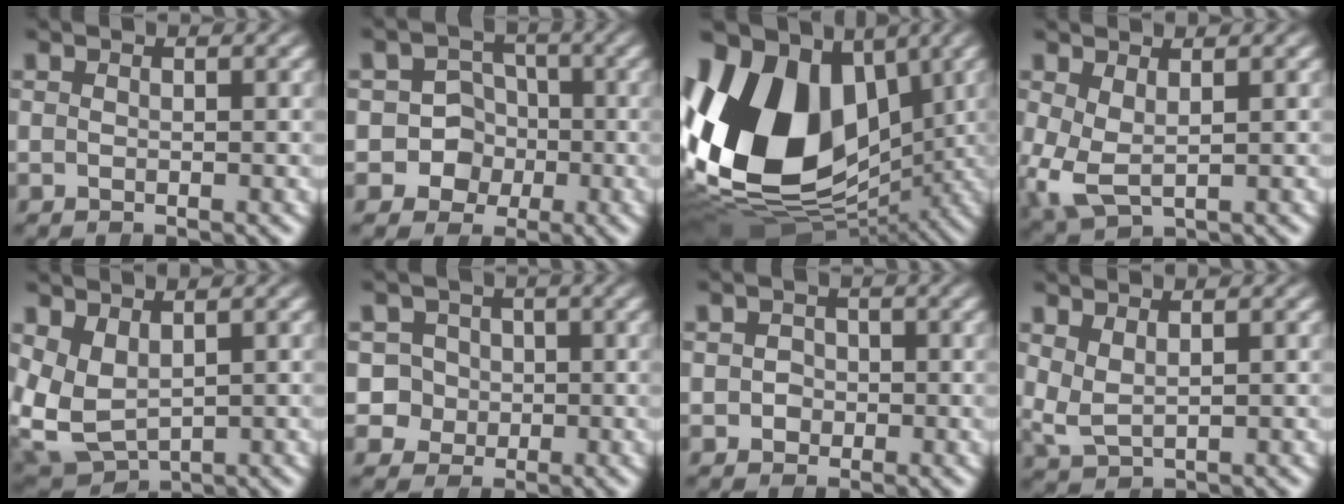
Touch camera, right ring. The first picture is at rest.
{"total": 9.7, "force": [-2.0, 9.1, 2.6], "torque": [-0.083, -0.039, -0.032]}
{"total": 22.2, "force": [0.3, 16.1, 15.3], "torque": [-0.305, -0.050, 0.028]}
{"total": 3.9, "force": [-0.4, 3.0, 2.5], "torque": [-0.084, -0.038, 0.015]}
{"total": 8.0, "force": [-0.4, 7.1, 3.7], "torque": [-0.135, -0.054, 0.014]}
{"total": 8.4, "force": [-0.9, 8.0, 2.4], "torque": [-0.086, -0.034, -0.011]}
{"total": 1.4, "force": [-0.5, 1.3, -0.1], "torque": [0.004, -0.004, -0.009]}
{"total": 2.7, "force": [1.1, 2.0, 1.4], "torque": [-0.057, -0.020, 0.032]}